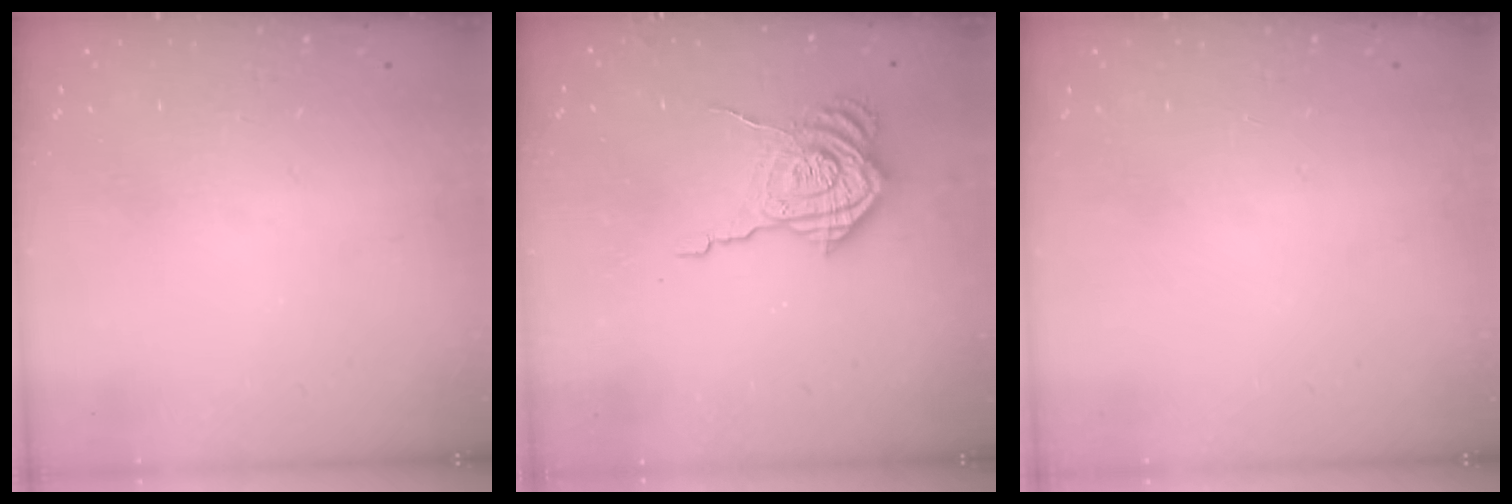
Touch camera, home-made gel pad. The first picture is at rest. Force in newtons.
{"total": 13.1, "press": 13.1, "slide": 0.9}
{"total": 0.0}